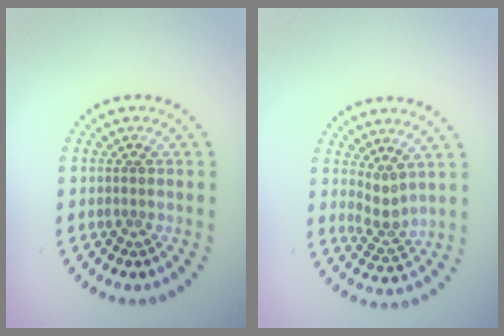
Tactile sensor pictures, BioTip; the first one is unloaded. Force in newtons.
{"total": 2.1, "press": 1.4, "slide": 1.5}